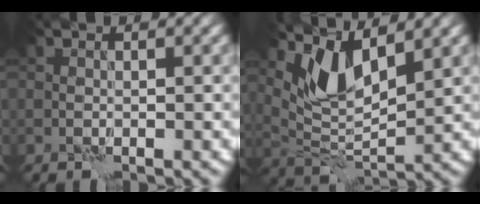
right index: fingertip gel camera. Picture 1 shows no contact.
{"total": 5.3, "force": [3.5, 1.9, 3.5], "torque": [-0.078, -0.012, 0.072]}